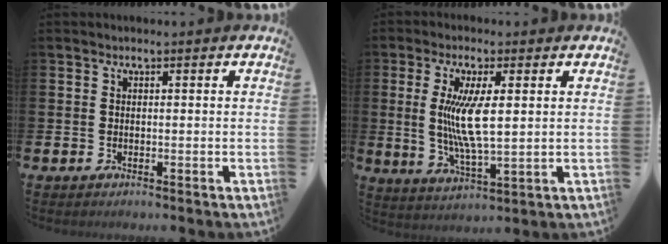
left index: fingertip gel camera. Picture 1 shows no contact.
{"total": 8.1, "force": [1.8, 2.3, 7.5], "torque": [-0.136, -0.001, 0.029]}